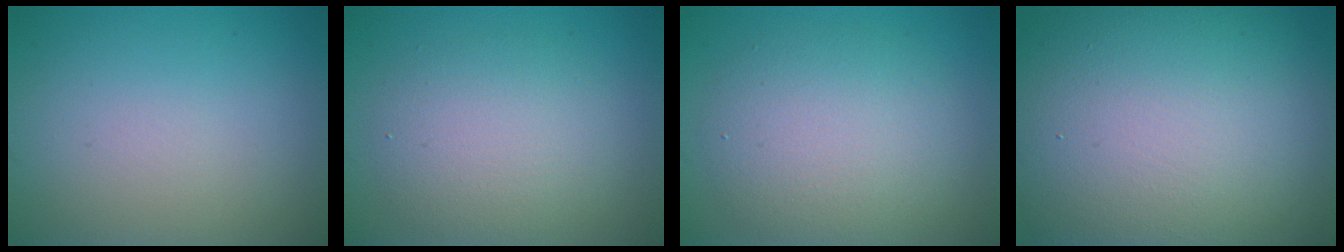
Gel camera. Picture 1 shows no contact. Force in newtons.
{"total": 4.4, "press": 4.4, "slide": 0.3}
{"total": 5.7, "press": 5.7, "slide": 0.2}
{"total": 18.9, "press": 18.8, "slide": 0.6}